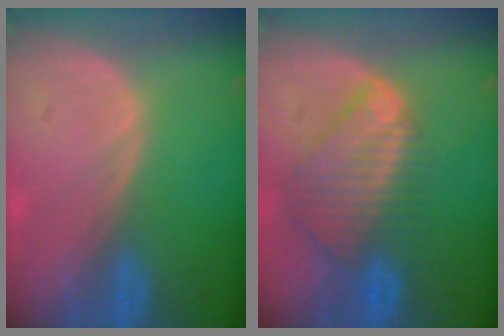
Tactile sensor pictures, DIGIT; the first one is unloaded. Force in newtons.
{"total": 9.1, "press": 7.7, "slide": 4.8}